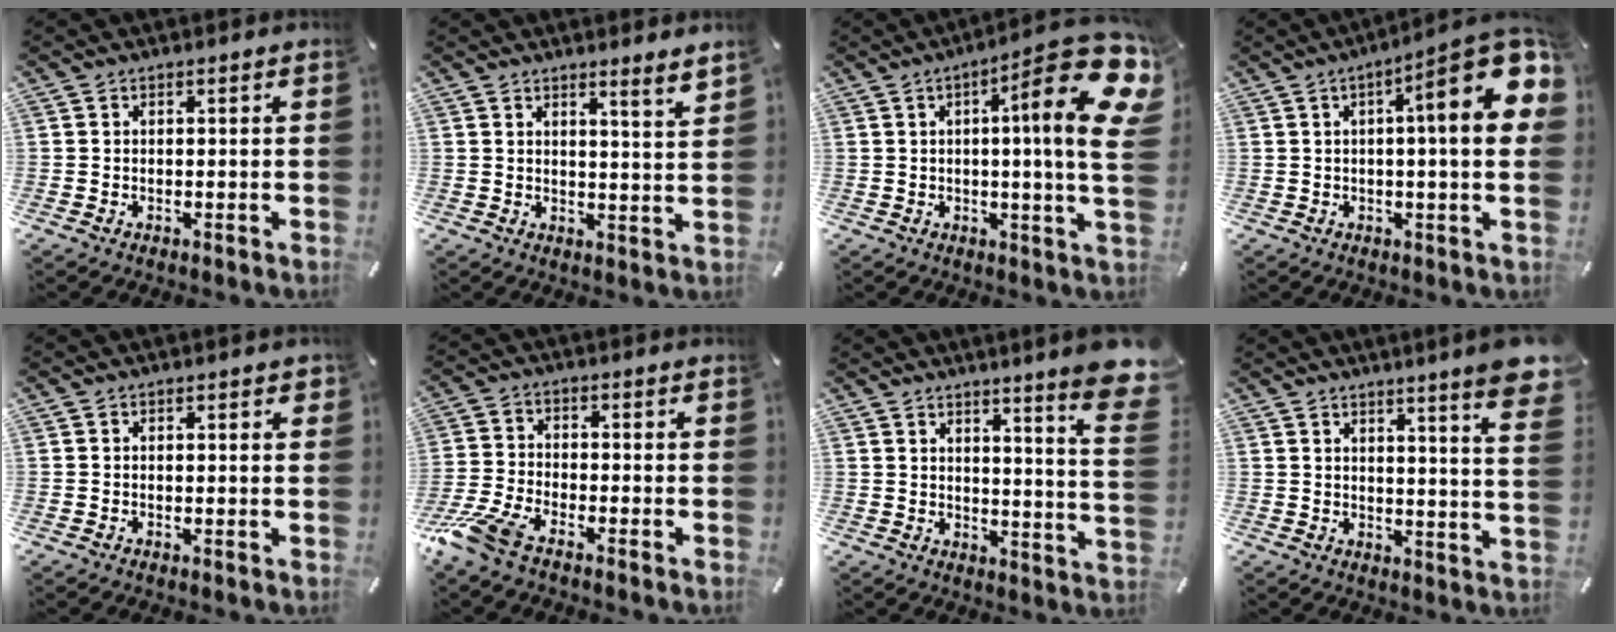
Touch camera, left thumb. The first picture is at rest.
{"total": 4.2, "force": [3.5, -0.8, 2.1], "torque": [-0.032, -0.033, 0.056]}
{"total": 23.9, "force": [7.4, 4.2, 22.4], "torque": [-0.313, -0.057, 0.104]}
{"total": 18.2, "force": [5.4, 3.5, 17.0], "torque": [-0.231, -0.037, 0.067]}
{"total": 0.8, "force": [0.2, 0.3, 0.7], "torque": [-0.006, 0.000, 0.001]}
{"total": 8.5, "force": [-6.3, 2.8, 5.0], "torque": [-0.128, 0.006, -0.125]}
{"total": 9.9, "force": [6.4, 0.7, 7.6], "torque": [-0.109, -0.062, 0.102]}
{"total": 8.9, "force": [5.8, 0.3, 6.7], "torque": [-0.100, -0.046, 0.094]}